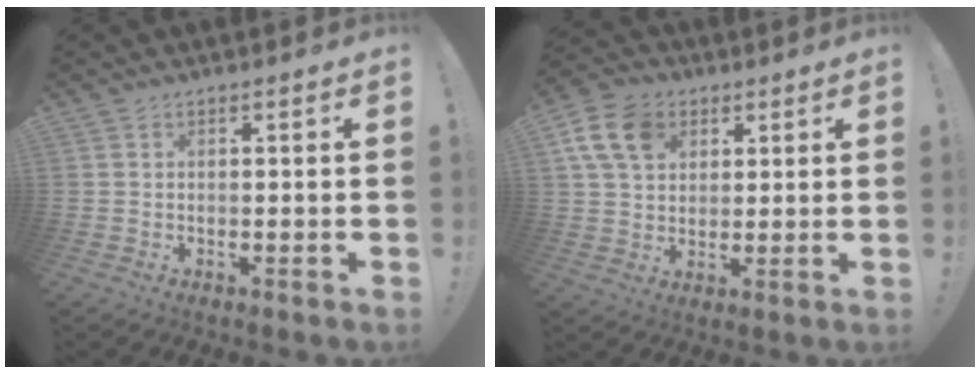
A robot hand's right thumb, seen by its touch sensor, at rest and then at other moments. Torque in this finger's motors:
{"motor_torque": [0.33, 0.33, 0.28, -0.20, 0.06]}